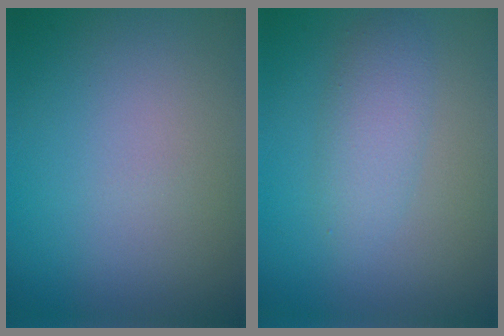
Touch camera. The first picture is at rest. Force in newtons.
{"total": 2.6, "press": 2.6, "slide": 0.2}